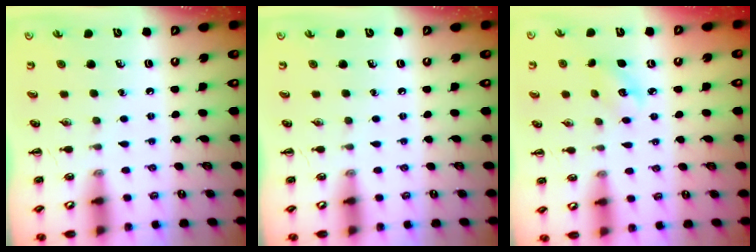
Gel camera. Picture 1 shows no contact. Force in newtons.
{"total": 0.0}
{"total": 4.4, "press": 4.2, "slide": 1.2}